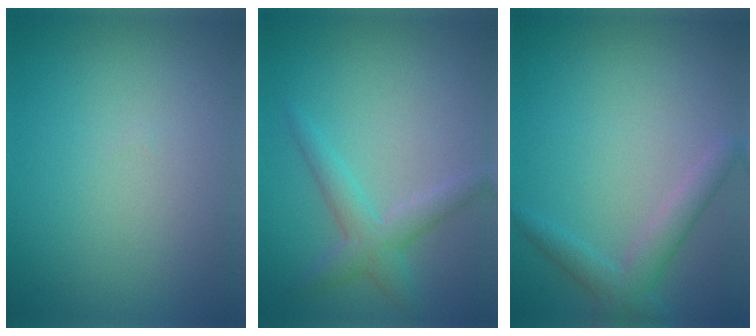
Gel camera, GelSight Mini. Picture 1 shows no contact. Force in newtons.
{"total": 2.8, "press": 2.8, "slide": 0.1}
{"total": 2.6, "press": 2.6, "slide": 0.1}